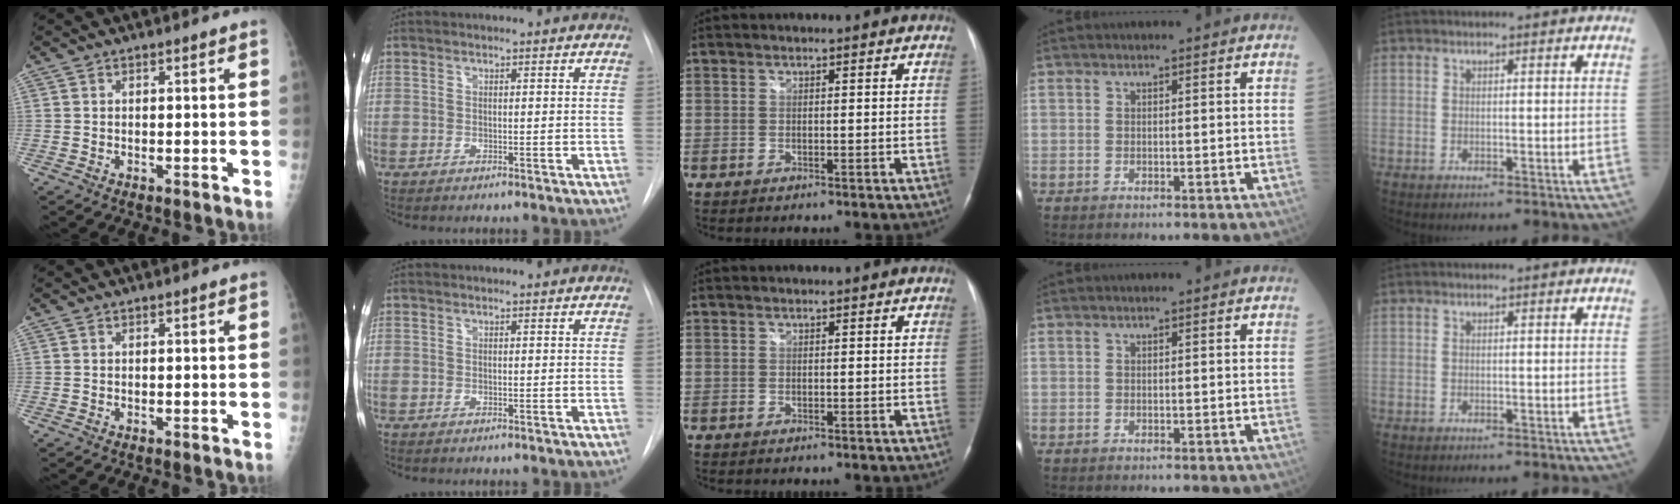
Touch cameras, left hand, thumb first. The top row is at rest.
{}